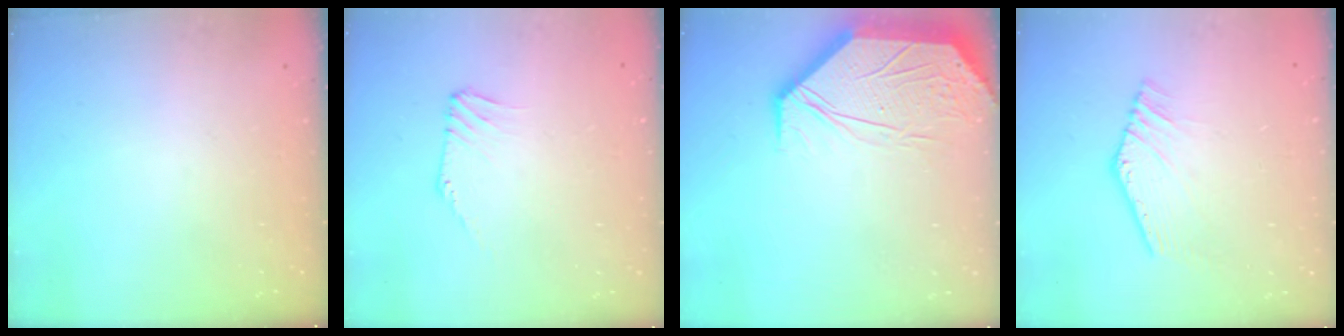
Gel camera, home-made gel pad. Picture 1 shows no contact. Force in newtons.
{"total": 1.3, "press": 1.2, "slide": 0.2}
{"total": 11.7, "press": 11.7, "slide": 1.1}
{"total": 2.3, "press": 2.3, "slide": 0.2}